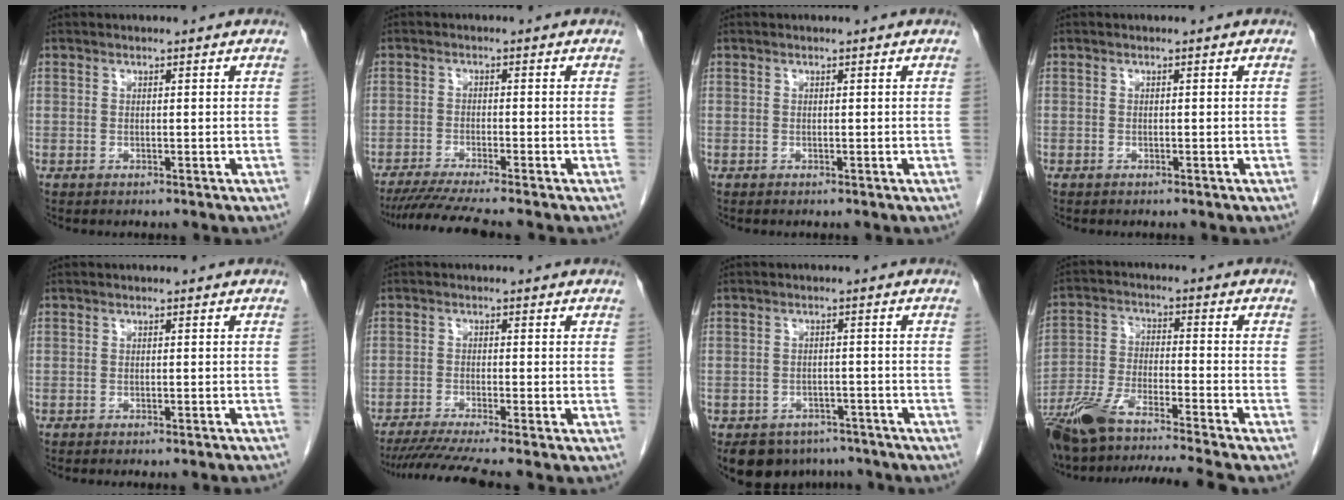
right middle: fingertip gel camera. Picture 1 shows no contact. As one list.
[{"total": 7.8, "force": [-6.7, -1.0, 3.9], "torque": [-0.055, -0.023, -0.109]}, {"total": 0.0}, {"total": 0.0}, {"total": 5.7, "force": [-5.3, 0.0, 2.1], "torque": [-0.018, -0.015, -0.062]}, {"total": 7.7, "force": [-6.4, -1.2, 4.1], "torque": [-0.063, -0.021, -0.104]}, {"total": 8.4, "force": [-6.6, 4.9, 1.5], "torque": [-0.014, 0.006, -0.085]}, {"total": 15.9, "force": [-13.6, -0.5, 8.3], "torque": [-0.168, -0.018, -0.236]}]